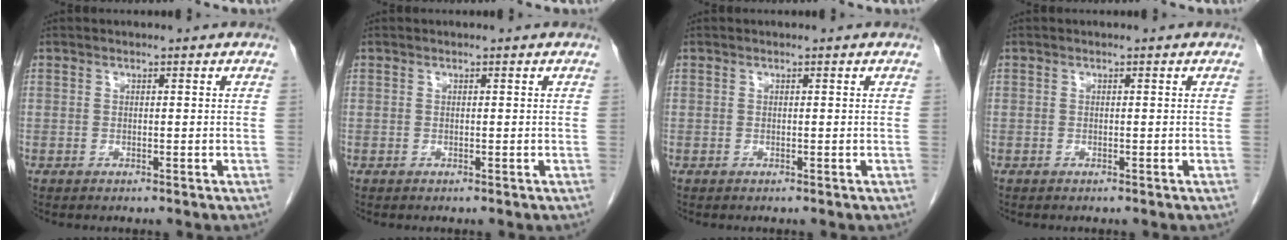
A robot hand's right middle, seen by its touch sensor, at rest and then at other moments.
{"total": 0.0}
{"total": 0.0}
{"total": 0.0}